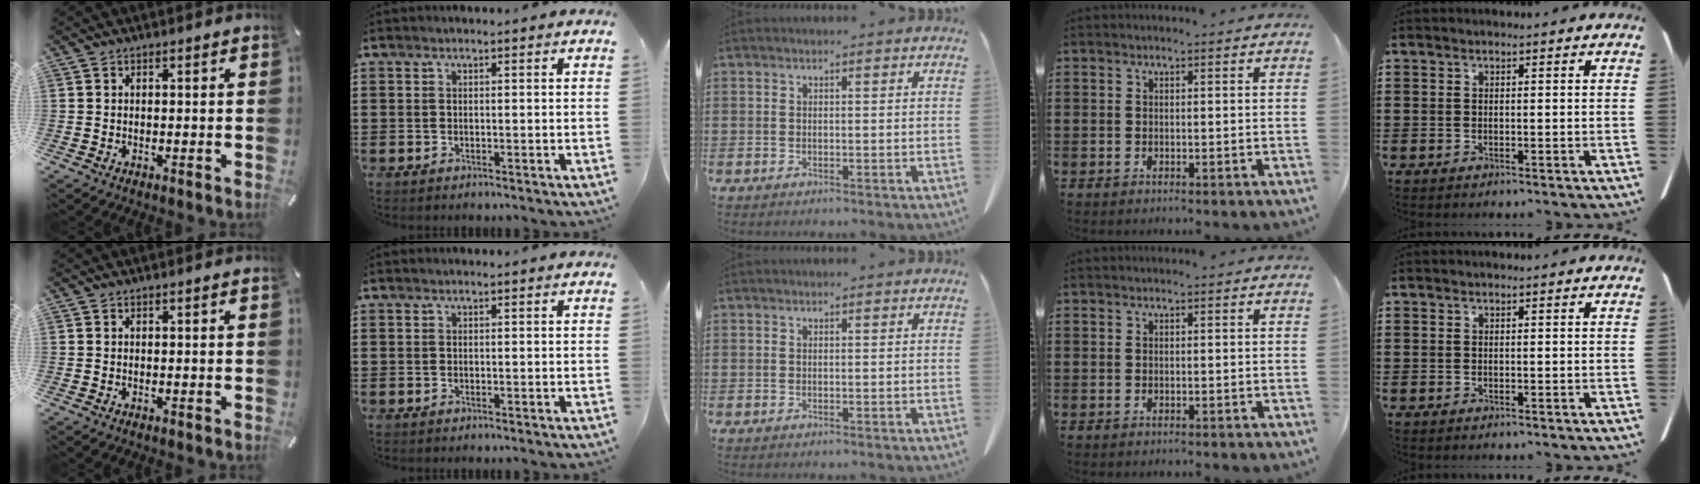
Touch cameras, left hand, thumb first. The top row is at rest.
{}